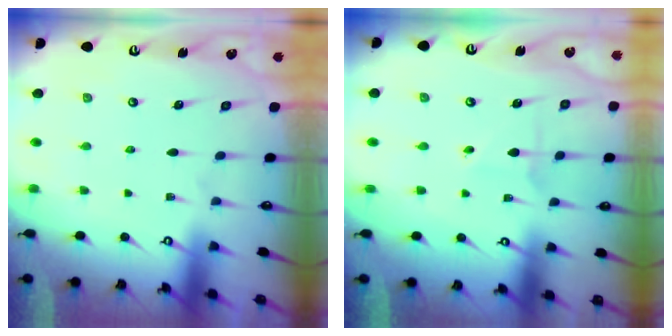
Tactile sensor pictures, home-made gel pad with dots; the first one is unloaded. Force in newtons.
{"total": 4.4, "press": 4.4, "slide": 0.5}